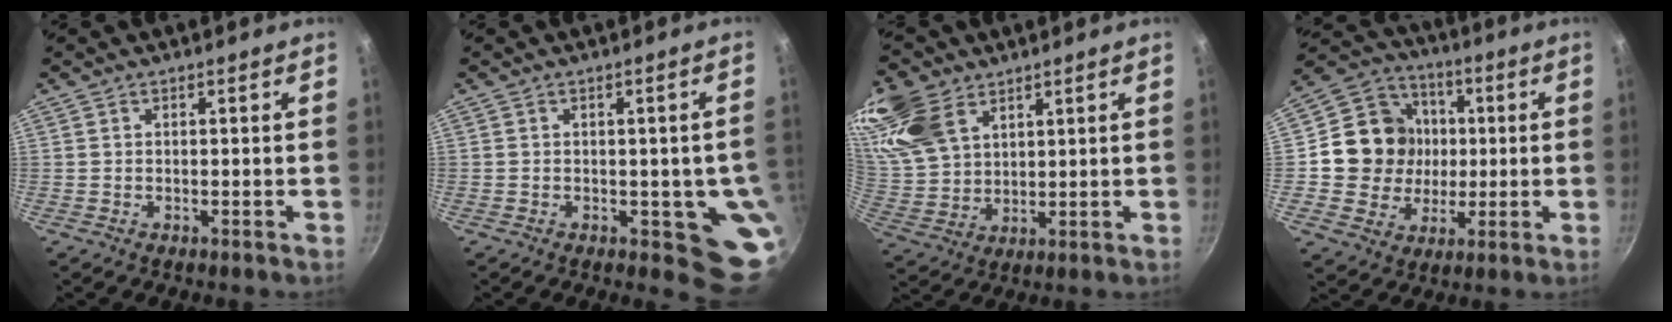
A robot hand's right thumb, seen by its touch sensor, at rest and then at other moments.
{"total": 7.9, "force": [-1.3, 3.9, 6.7], "torque": [-0.044, -0.014, -0.018]}
{"total": 17.7, "force": [9.7, 11.5, 9.2], "torque": [-0.203, -0.001, 0.203]}
{"total": 15.4, "force": [0.8, 14.3, 5.6], "torque": [-0.069, 0.020, 0.008]}